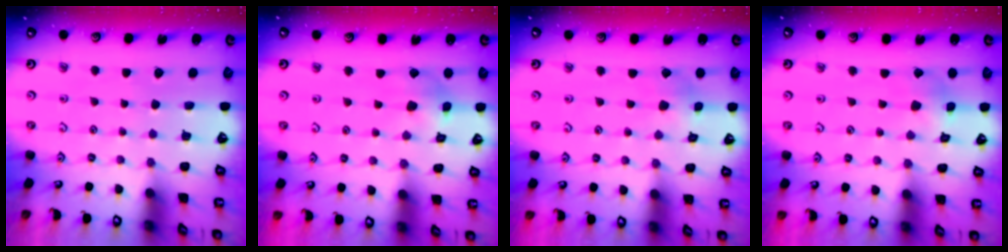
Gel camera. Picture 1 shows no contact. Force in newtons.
{"total": 6.2, "press": 6.2, "slide": 0.6}
{"total": 2.5, "press": 2.5, "slide": 0.3}
{"total": 2.5, "press": 2.5, "slide": 0.2}